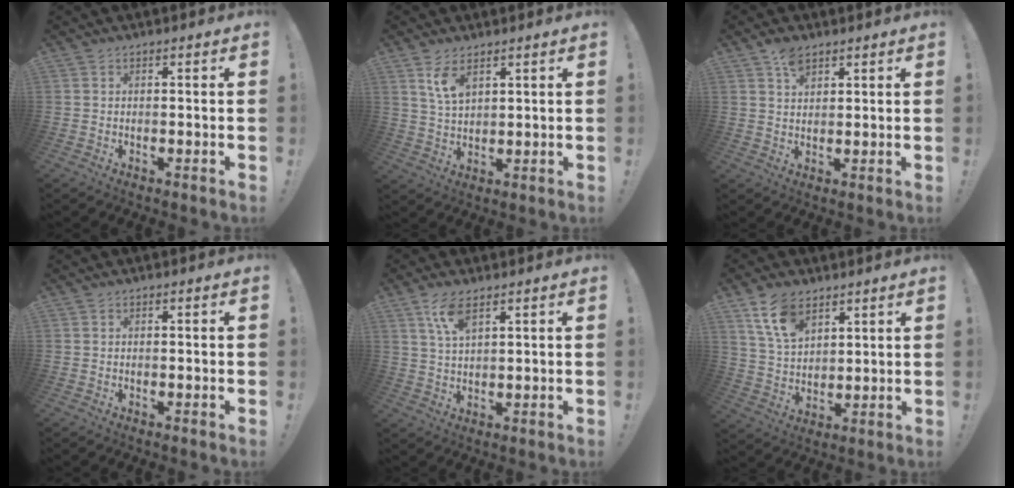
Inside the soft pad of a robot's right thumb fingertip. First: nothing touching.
{"total": 6.9, "force": [4.2, 3.4, 4.4], "torque": [-0.078, -0.019, 0.076]}
{"total": 4.9, "force": [3.3, 2.8, 2.3], "torque": [-0.028, -0.015, 0.058]}
{"total": 0.0}
{"total": 6.9, "force": [4.2, 2.3, 4.9], "torque": [-0.095, -0.011, 0.075]}
{"total": 11.8, "force": [7.4, 7.1, 5.7], "torque": [-0.111, -0.028, 0.146]}